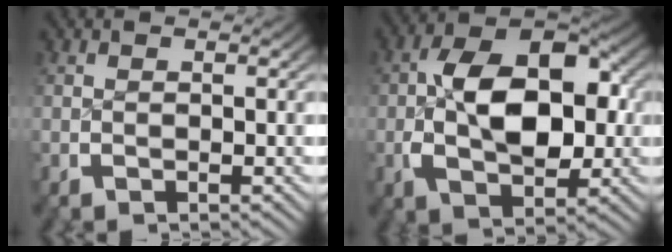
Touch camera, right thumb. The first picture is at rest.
{"total": 11.7, "force": [-0.5, 7.2, 9.2], "torque": [-0.171, -0.025, 0.006]}